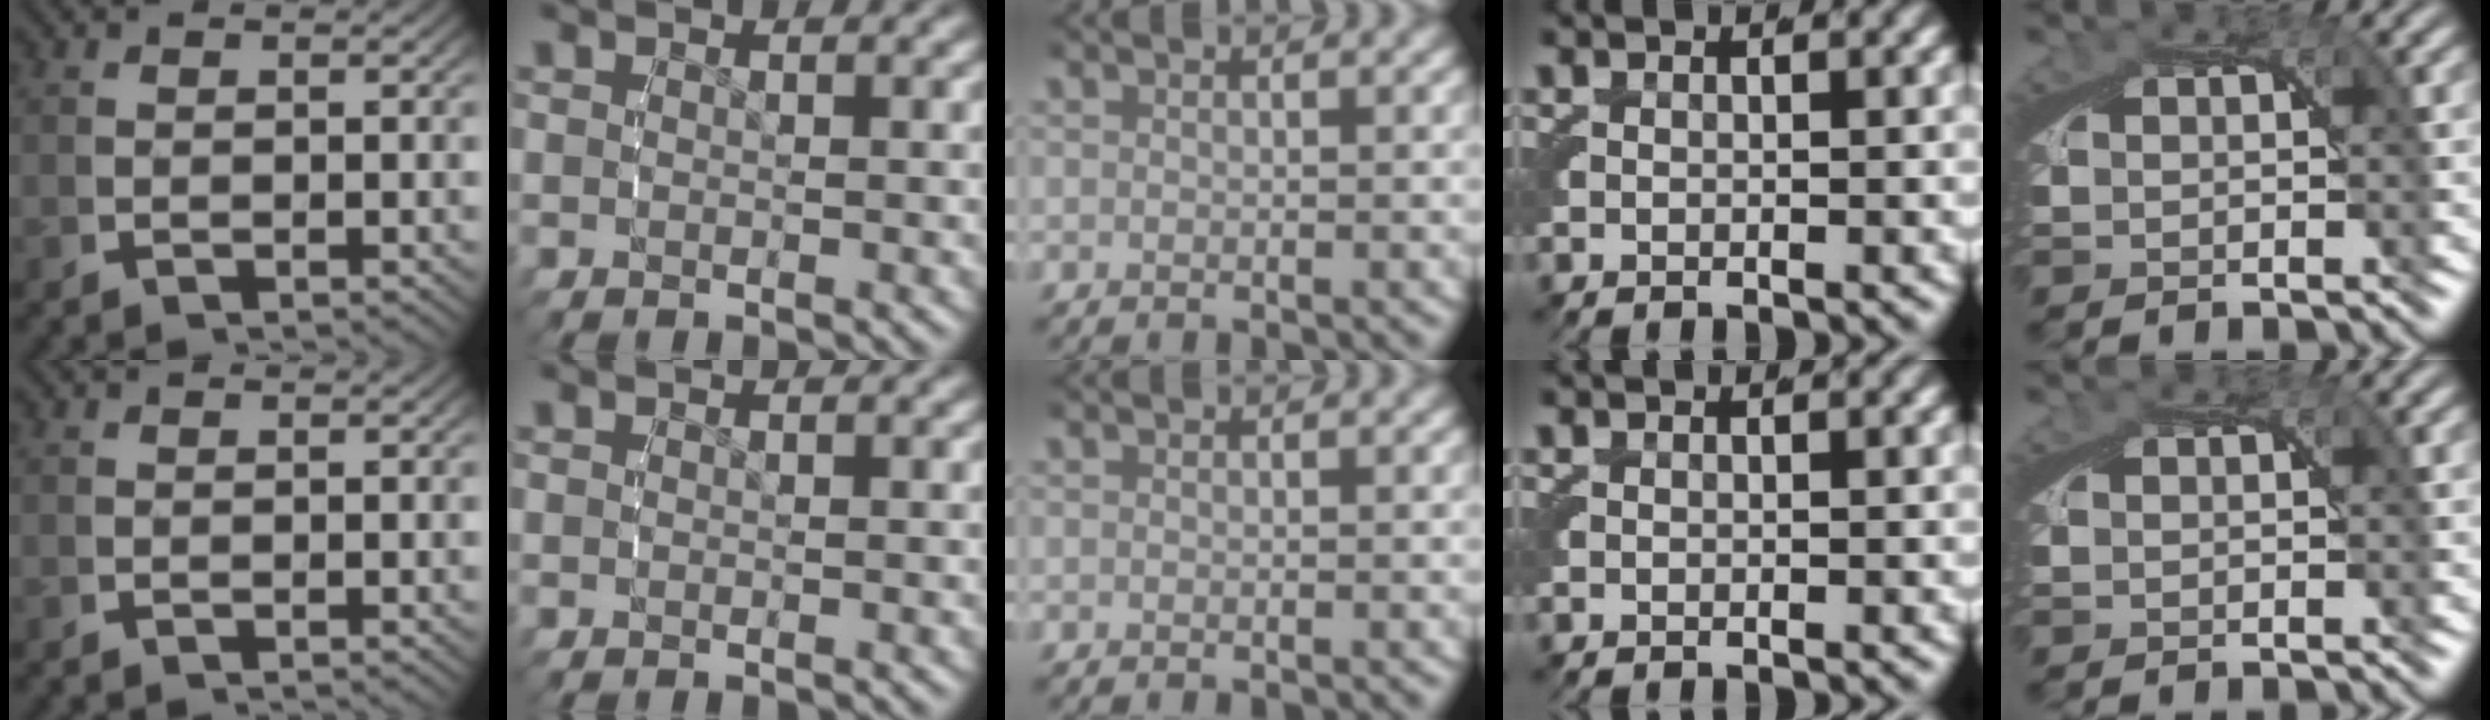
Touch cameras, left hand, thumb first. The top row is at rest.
{}